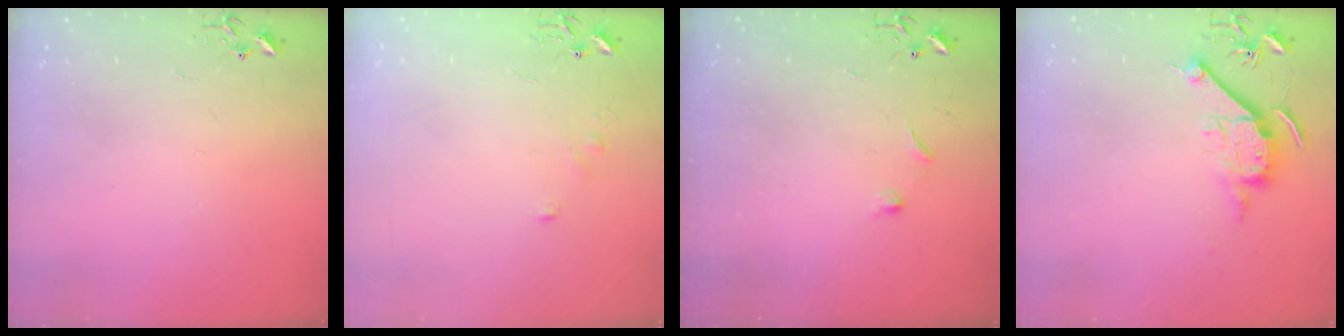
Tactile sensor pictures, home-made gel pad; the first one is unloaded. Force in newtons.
{"total": 3.7, "press": 3.7, "slide": 0.4}
{"total": 4.7, "press": 4.6, "slide": 0.6}
{"total": 10.6, "press": 10.6, "slide": 0.3}